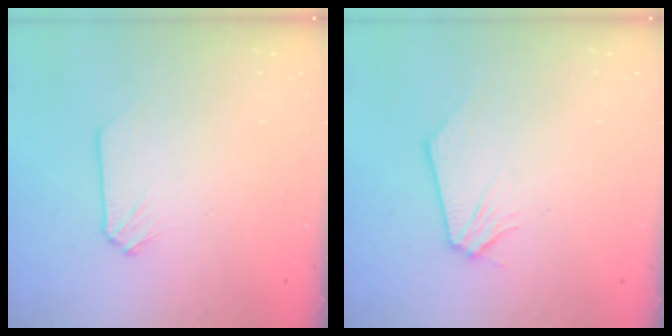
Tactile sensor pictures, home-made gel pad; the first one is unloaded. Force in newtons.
{"total": 0.0}